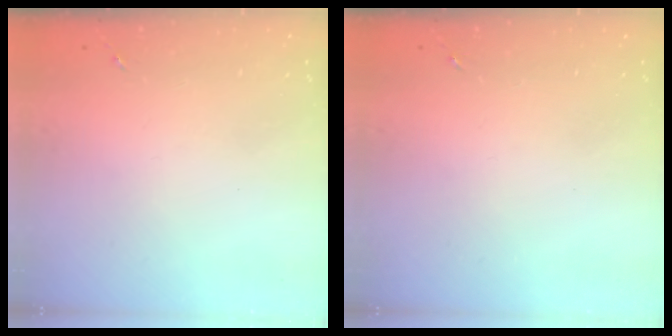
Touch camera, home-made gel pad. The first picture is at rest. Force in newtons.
{"total": 0.0}